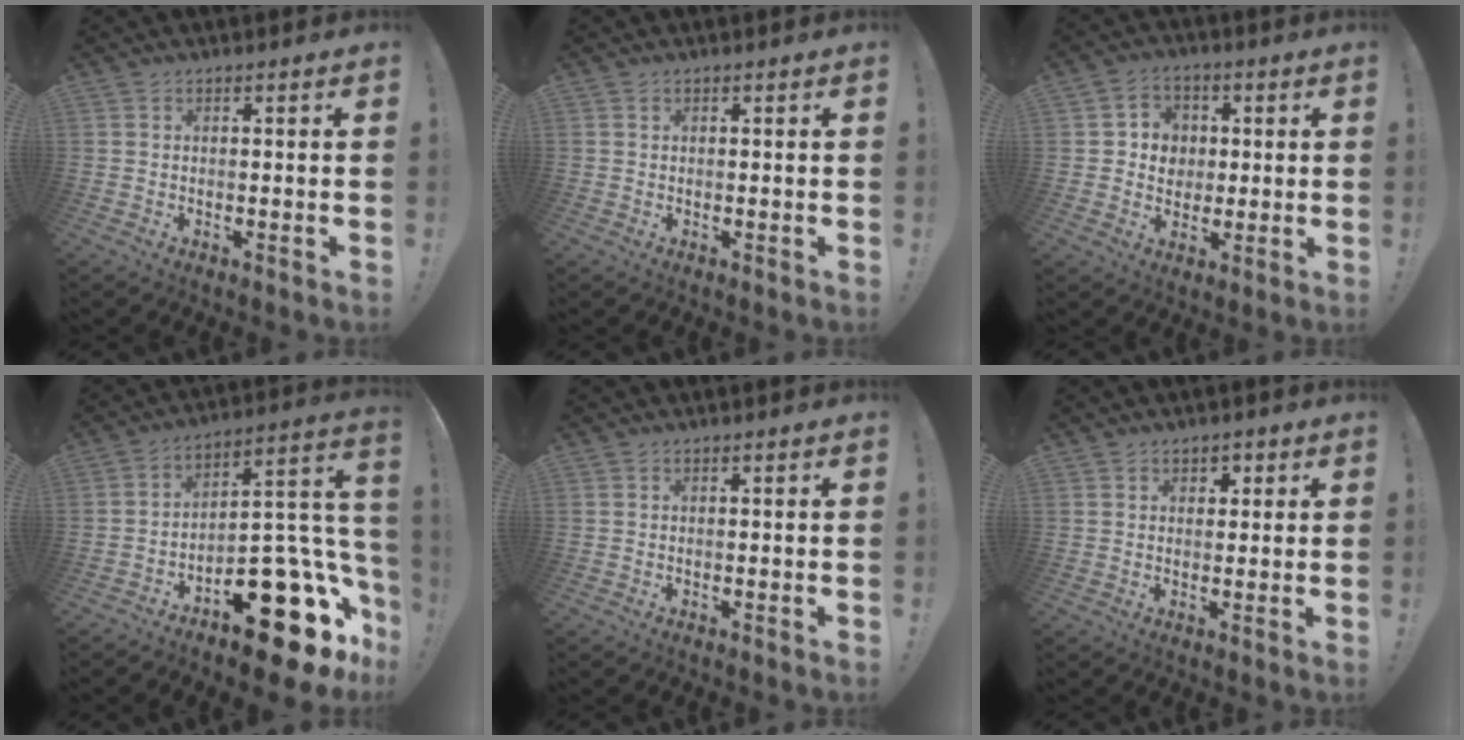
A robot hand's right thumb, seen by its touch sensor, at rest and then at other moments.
{"total": 0.6, "force": [0.1, 0.6, -0.1], "torque": [0.006, 0.000, 0.001]}
{"total": 7.2, "force": [0.8, 7.0, 1.6], "torque": [-0.024, -0.003, 0.020]}
{"total": 22.7, "force": [-12.4, 9.9, 16.3], "torque": [-0.161, 0.068, -0.190]}
{"total": 0.0}
{"total": 2.2, "force": [0.9, 1.9, 0.6], "torque": [0.001, -0.002, 0.012]}